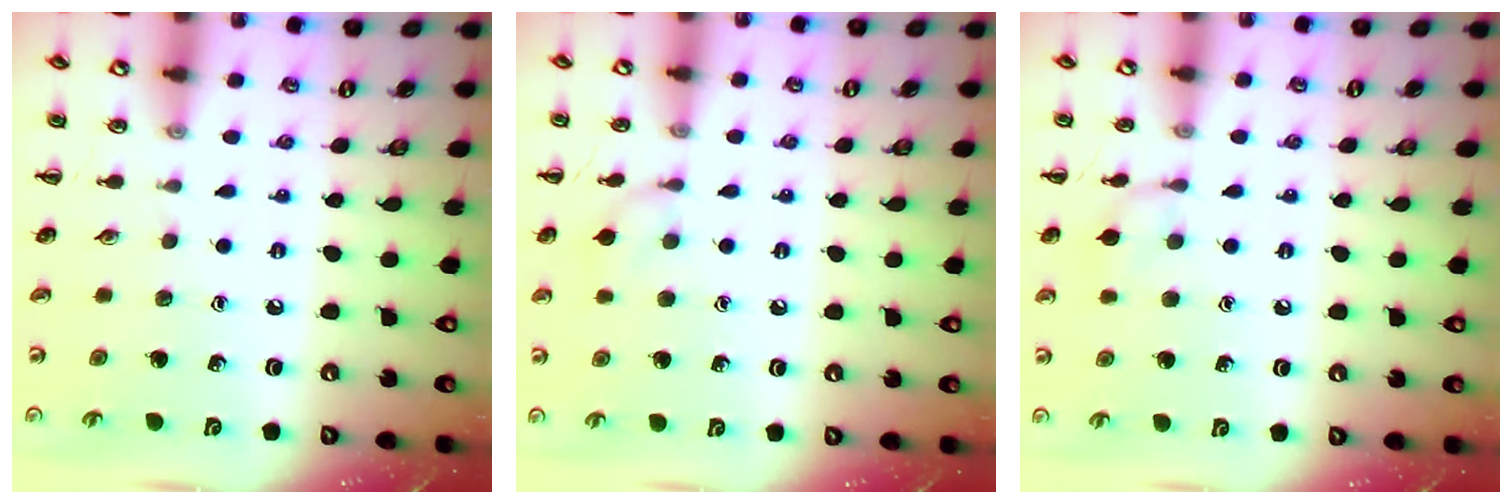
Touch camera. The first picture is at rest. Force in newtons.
{"total": 6.8, "press": 6.5, "slide": 1.9}
{"total": 7.9, "press": 7.6, "slide": 2.3}